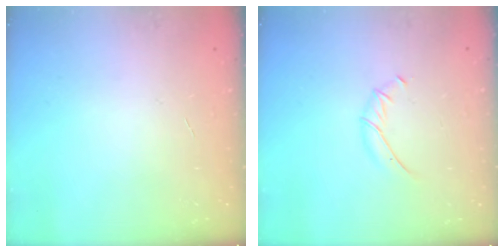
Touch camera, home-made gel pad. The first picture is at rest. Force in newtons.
{"total": 6.6, "press": 6.5, "slide": 1.2}